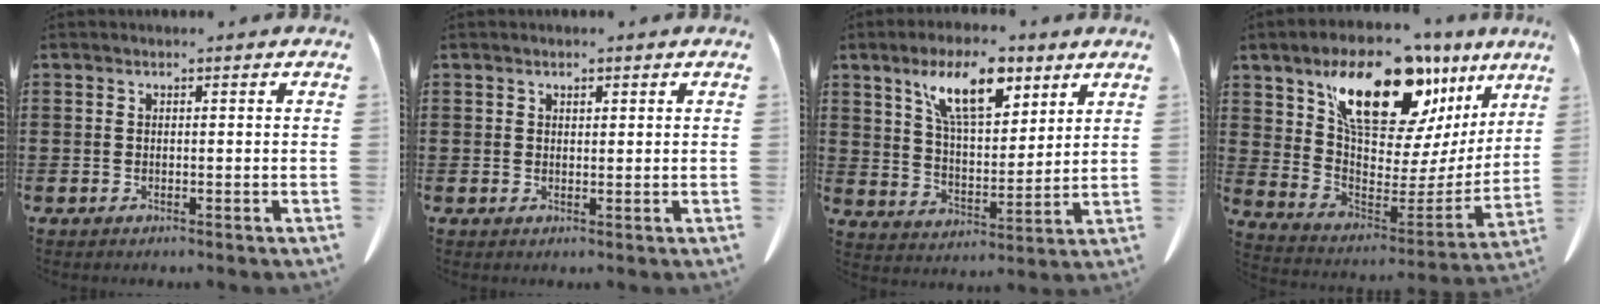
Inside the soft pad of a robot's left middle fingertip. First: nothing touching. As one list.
[{"total": 0.9, "force": [0.7, 0.4, 0.4], "torque": [-0.010, 0.001, 0.016]}, {"total": 11.2, "force": [7.0, 4.3, 7.6], "torque": [-0.150, -0.009, 0.124]}, {"total": 16.9, "force": [11.1, 7.6, 10.3], "torque": [-0.194, -0.059, 0.194]}]